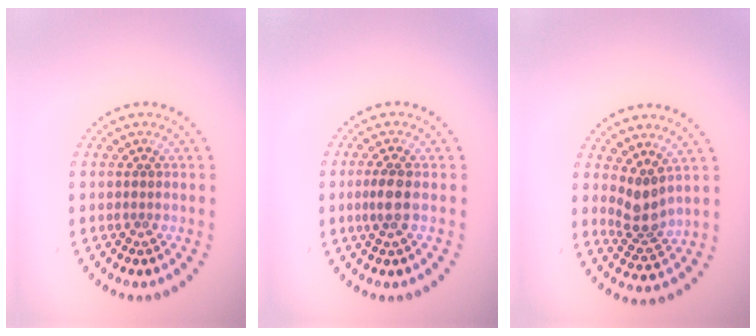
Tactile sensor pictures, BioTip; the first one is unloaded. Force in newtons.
{"total": 2.0, "press": 1.8, "slide": 0.9}
{"total": 2.9, "press": 2.2, "slide": 1.8}